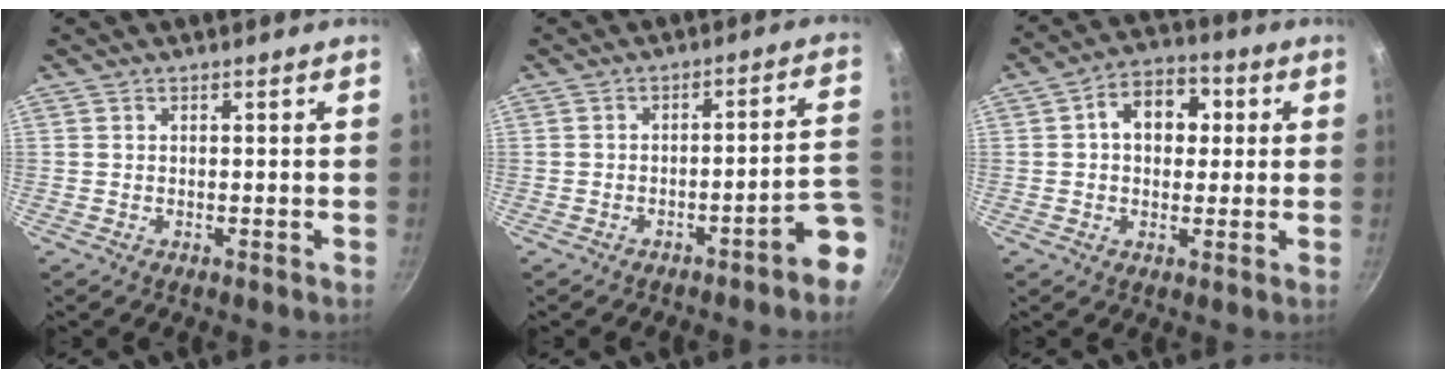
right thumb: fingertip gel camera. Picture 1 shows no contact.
{"total": 8.6, "force": [-4.4, 1.8, 7.2], "torque": [-0.060, 0.051, -0.054]}
{"total": 9.7, "force": [1.7, 7.1, 6.4], "torque": [-0.054, 0.015, 0.013]}